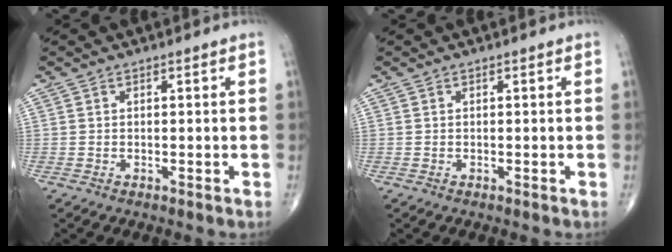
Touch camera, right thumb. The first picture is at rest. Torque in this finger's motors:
{"motor_torque": [0.00, 0.00, 0.01, 0.01, 0.00]}